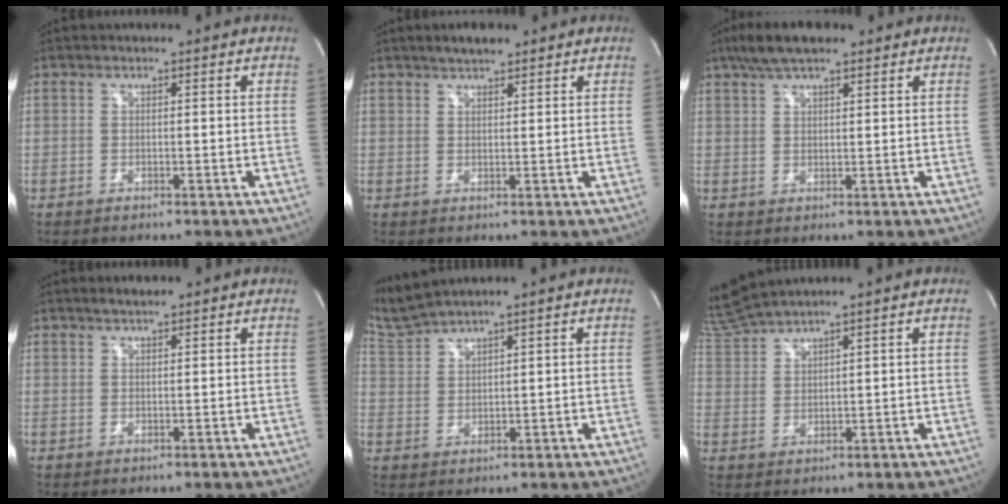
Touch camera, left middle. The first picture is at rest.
{"total": 3.2, "force": [2.6, 0.9, 1.6], "torque": [-0.036, 0.008, 0.045]}
{"total": 6.6, "force": [4.8, 1.8, 4.1], "torque": [-0.086, 0.020, 0.087]}
{"total": 1.5, "force": [1.4, 0.2, 0.7], "torque": [-0.022, 0.006, 0.028]}
{"total": 5.2, "force": [4.9, -1.6, 0.9], "torque": [-0.040, 0.006, 0.111]}
{"total": 6.1, "force": [5.8, -1.5, 1.1], "torque": [-0.046, 0.008, 0.128]}